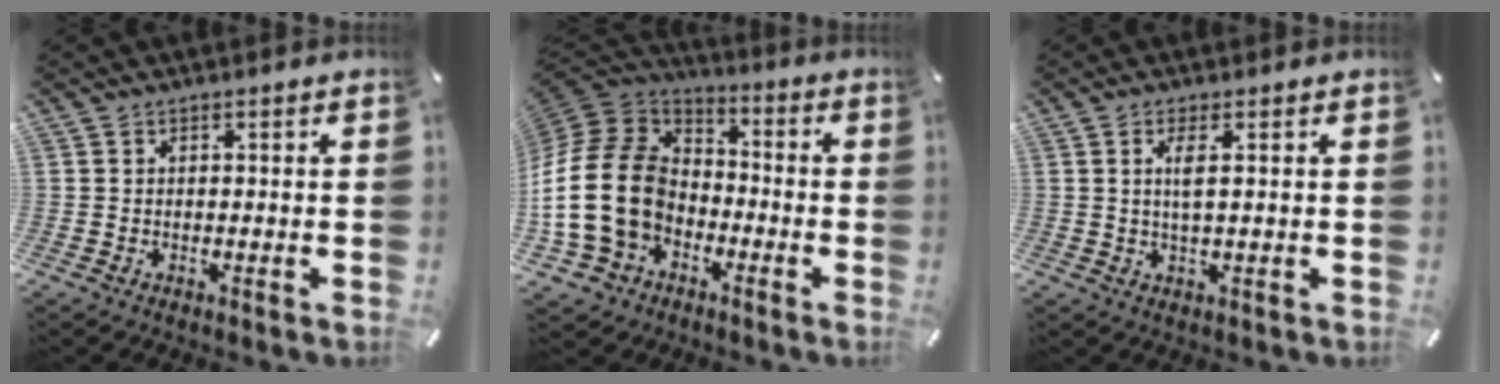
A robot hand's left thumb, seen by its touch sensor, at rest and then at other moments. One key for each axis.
{"total": 21.0, "fx": -4.9, "fy": 16.3, "fz": 12.3, "tx": -0.271, "ty": 0.029, "tz": -0.084}
{"total": 3.4, "fx": 0.8, "fy": 0.6, "fz": 3.3, "tx": -0.075, "ty": -0.002, "tz": 0.008}